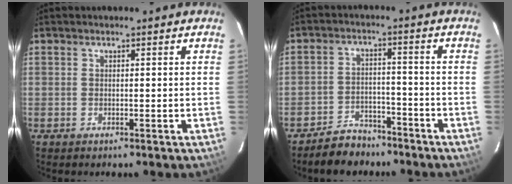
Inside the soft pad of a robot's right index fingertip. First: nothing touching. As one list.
[{"total": 7.2, "force": [-5.9, 4.0, 1.3], "torque": [-0.046, 0.017, -0.086]}]